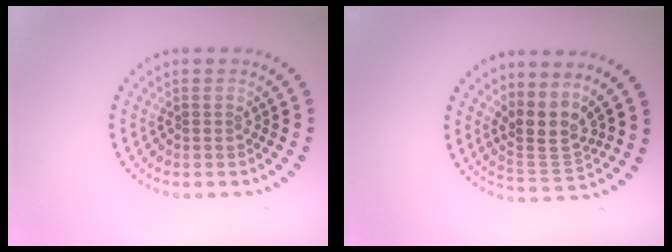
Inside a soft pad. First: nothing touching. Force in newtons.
{"total": 3.5, "press": 2.6, "slide": 2.3}